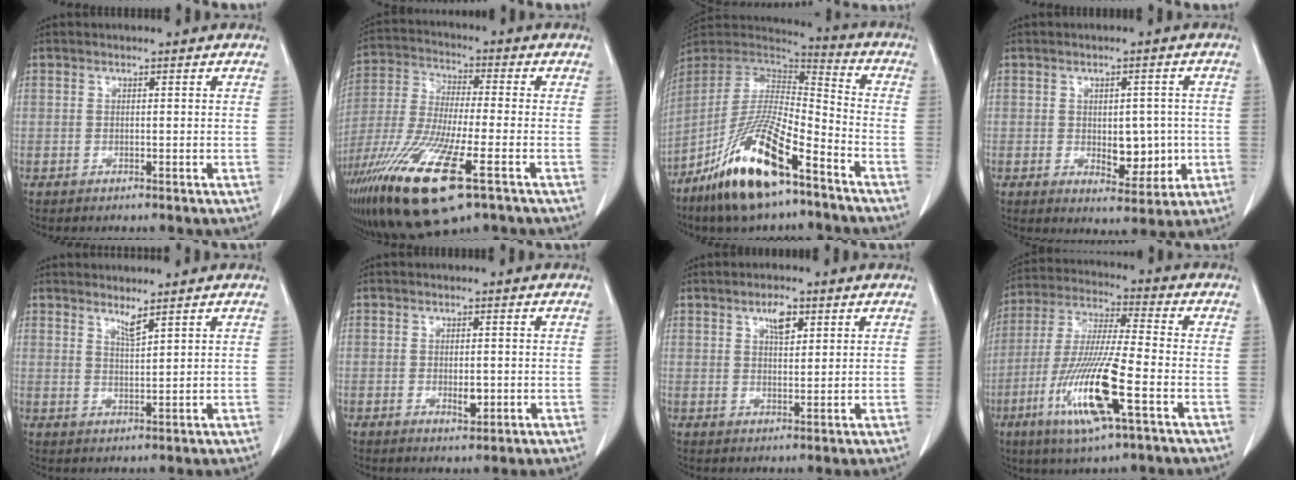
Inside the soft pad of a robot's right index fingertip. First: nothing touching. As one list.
[{"total": 18.3, "force": [-9.3, 2.9, 15.5], "torque": [-0.335, -0.046, -0.169]}, {"total": 18.3, "force": [-11.2, 4.0, 13.9], "torque": [-0.285, -0.021, -0.204]}, {"total": 6.4, "force": [-0.6, 3.5, 5.3], "torque": [-0.063, -0.001, 0.003]}, {"total": 2.1, "force": [1.8, -0.3, 1.1], "torque": [-0.021, -0.014, 0.038]}, {"total": 2.5, "force": [-0.5, 1.1, 2.2], "torque": [-0.037, -0.003, -0.002]}, {"total": 3.6, "force": [1.9, 1.5, 2.7], "torque": [-0.046, 0.001, 0.034]}, {"total": 15.4, "force": [-5.7, 1.0, 14.3], "torque": [-0.294, -0.022, -0.107]}]